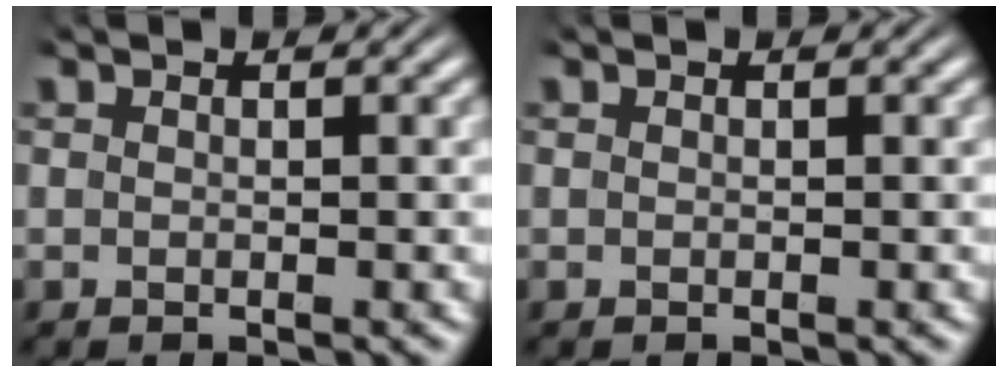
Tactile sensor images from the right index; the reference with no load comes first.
{"total": 0.0}